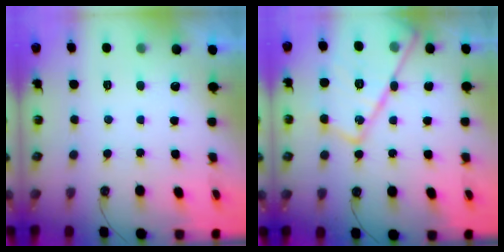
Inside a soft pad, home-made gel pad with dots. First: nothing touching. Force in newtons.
{"total": 21.5, "press": 21.4, "slide": 2.0}